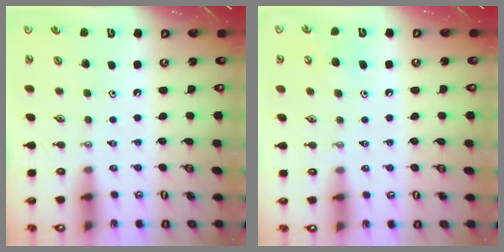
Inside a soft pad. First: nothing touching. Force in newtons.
{"total": 6.4, "press": 6.4, "slide": 0.7}